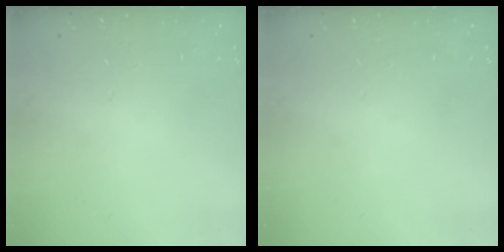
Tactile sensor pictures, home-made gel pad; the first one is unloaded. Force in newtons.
{"total": 0.0}